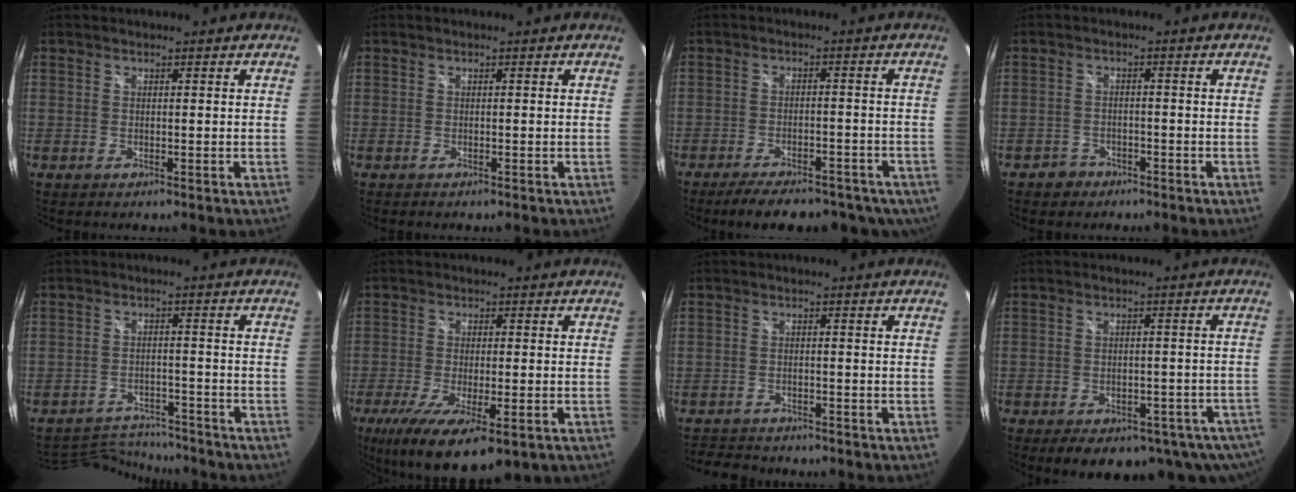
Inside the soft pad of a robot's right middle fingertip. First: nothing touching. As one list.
[{"total": 0.6, "force": [-0.5, 0.2, 0.1], "torque": [-0.003, -0.004, -0.011]}, {"total": 15.6, "force": [-11.9, 6.3, 7.8], "torque": [-0.139, -0.007, -0.153]}, {"total": 3.2, "force": [-2.3, 2.2, 0.3], "torque": [-0.014, 0.006, -0.036]}, {"total": 10.9, "force": [-10.5, 2.2, 1.9], "torque": [-0.059, 0.011, -0.159]}, {"total": 15.9, "force": [-8.6, 5.4, 12.2], "torque": [-0.240, -0.059, -0.133]}, {"total": 6.0, "force": [-5.5, 1.9, 1.1], "torque": [-0.042, -0.007, -0.092]}, {"total": 14.5, "force": [-10.2, 6.8, 7.8], "torque": [-0.135, -0.021, -0.117]}]